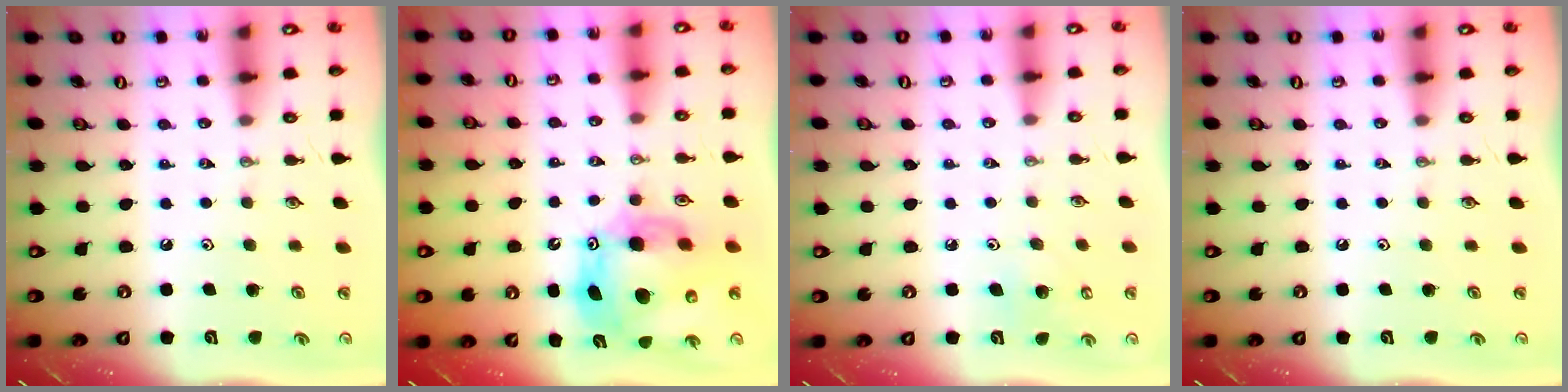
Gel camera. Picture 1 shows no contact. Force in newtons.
{"total": 15.3, "press": 15.2, "slide": 1.7}
{"total": 6.0, "press": 6.0, "slide": 0.6}
{"total": 0.0}